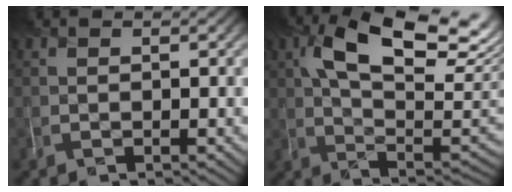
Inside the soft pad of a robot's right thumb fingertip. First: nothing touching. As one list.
[{"total": 16.8, "force": [5.7, 8.3, 13.4], "torque": [-0.232, 0.016, 0.104]}]